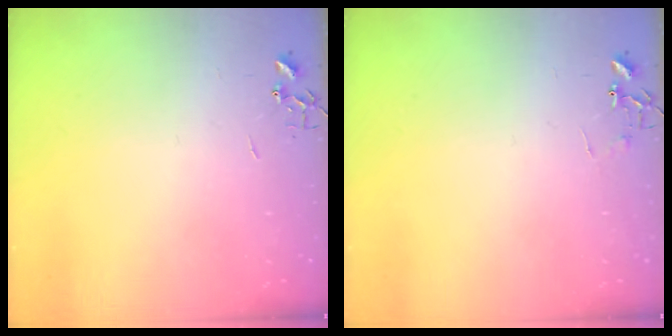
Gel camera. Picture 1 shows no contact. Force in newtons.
{"total": 5.5, "press": 5.4, "slide": 0.4}